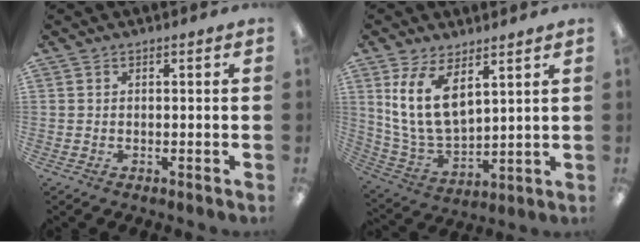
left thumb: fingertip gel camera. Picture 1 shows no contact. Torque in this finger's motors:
{"motor_torque": [1.61, 1.47, 1.77, -1.00, 0.44]}